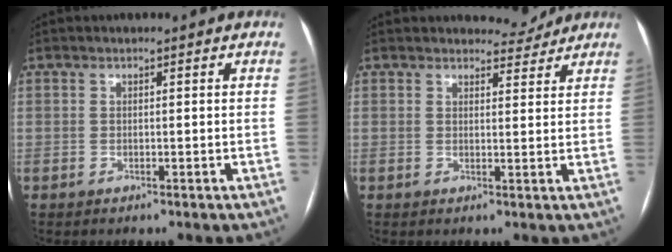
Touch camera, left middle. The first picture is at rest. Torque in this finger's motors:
{"motor_torque": [-0.02, -0.03, -0.04, -0.02]}